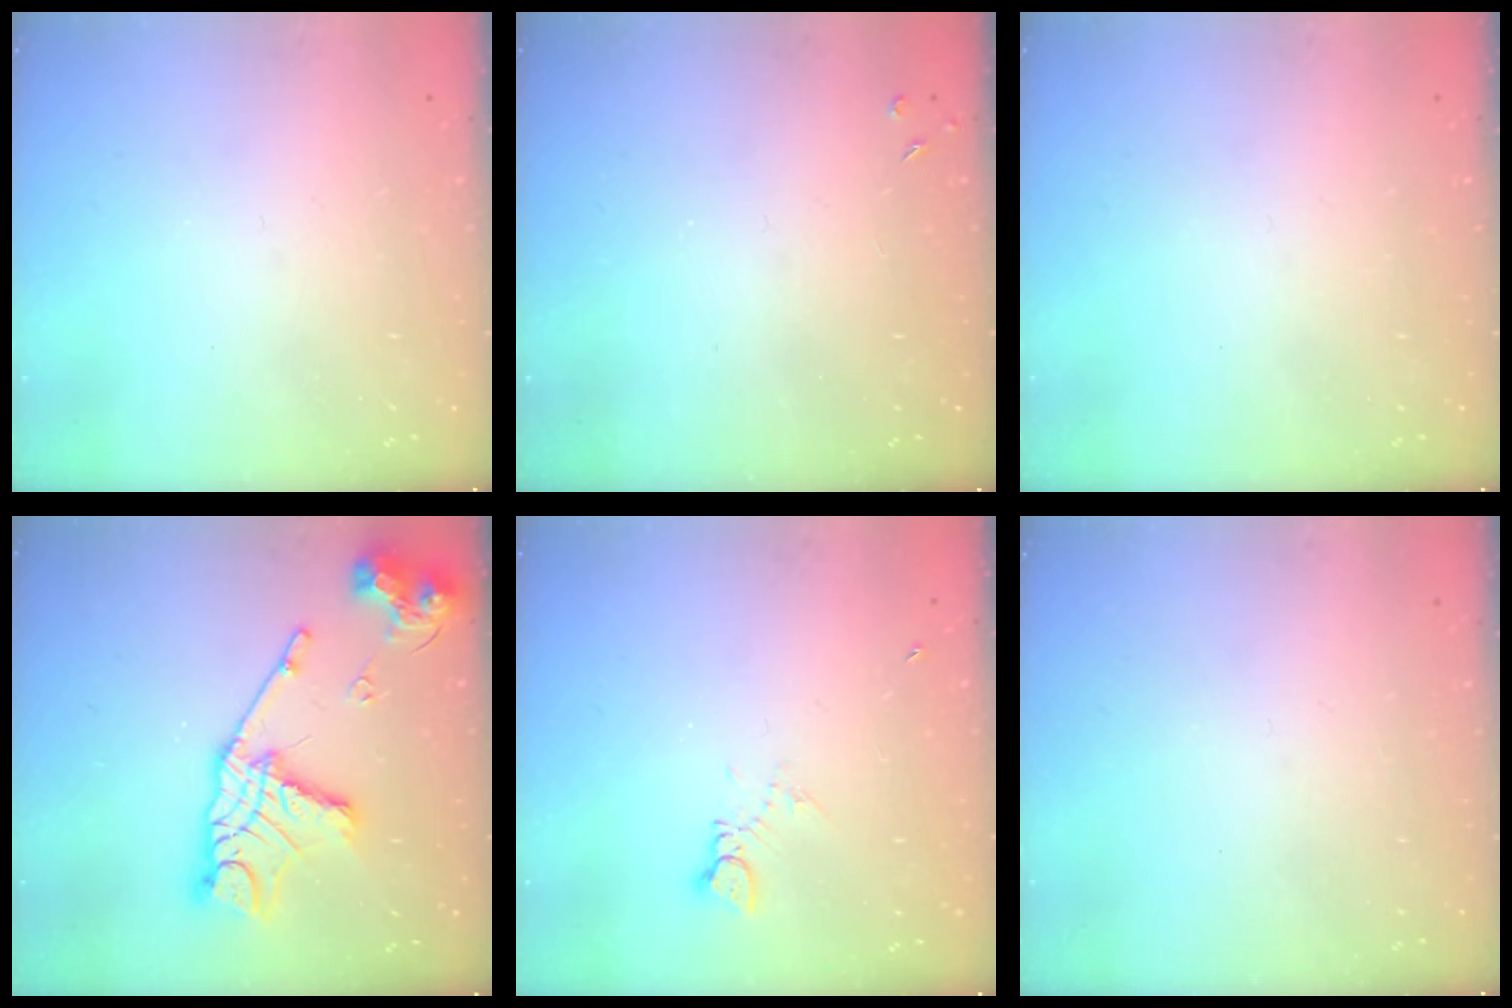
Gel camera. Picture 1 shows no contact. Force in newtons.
{"total": 2.5, "press": 2.5, "slide": 0.5}
{"total": 0.0}
{"total": 19.0, "press": 18.9, "slide": 1.8}
{"total": 2.4, "press": 2.3, "slide": 0.3}
{"total": 0.0}